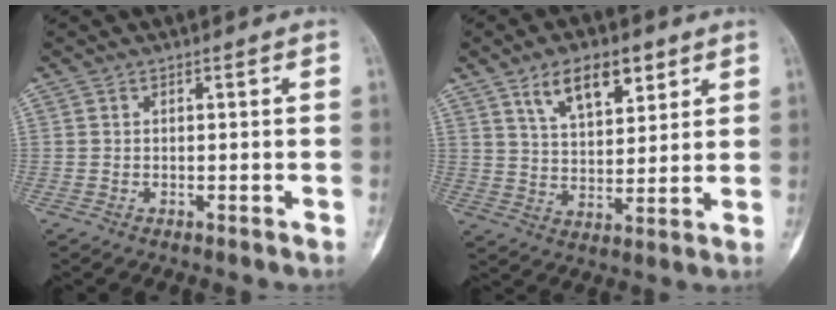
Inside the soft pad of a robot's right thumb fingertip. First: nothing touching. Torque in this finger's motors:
{"motor_torque": [-0.78, 0.96, 0.00, 0.11, 0.06]}